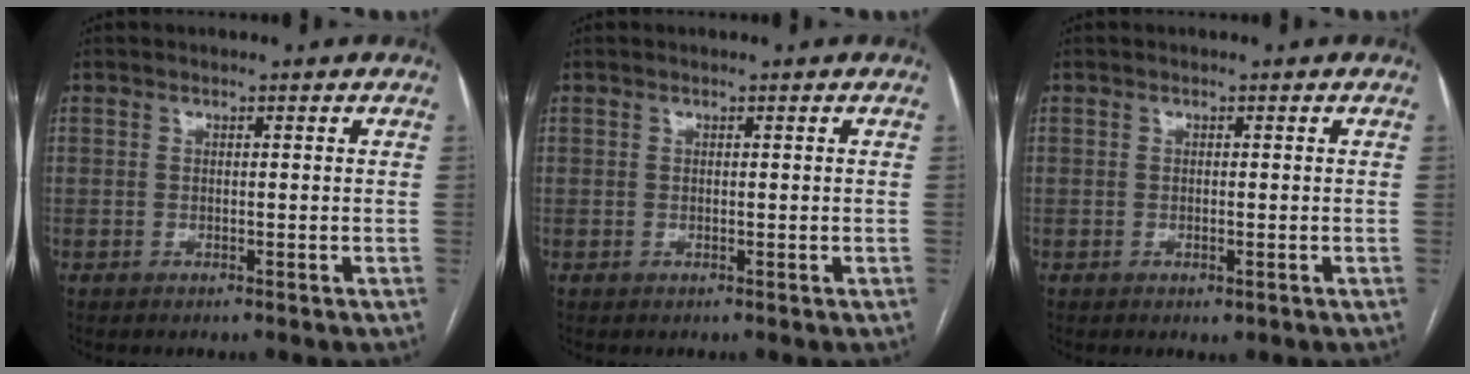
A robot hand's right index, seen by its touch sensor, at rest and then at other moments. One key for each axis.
{"total": 0.0}
{"total": 0.9, "fx": -0.4, "fy": 0.3, "fz": 0.7, "tx": -0.008, "ty": -0.003, "tz": -0.002}